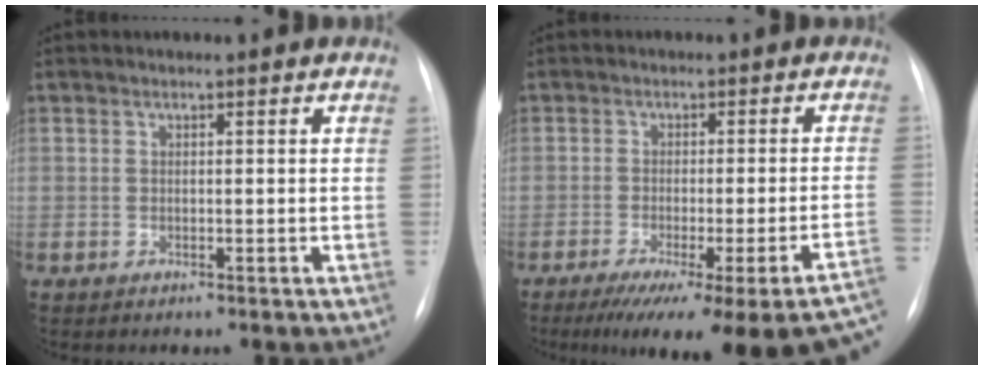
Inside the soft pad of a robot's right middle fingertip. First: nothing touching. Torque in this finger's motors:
{"motor_torque": [1.10, -1.04, 0.31, 0.10]}